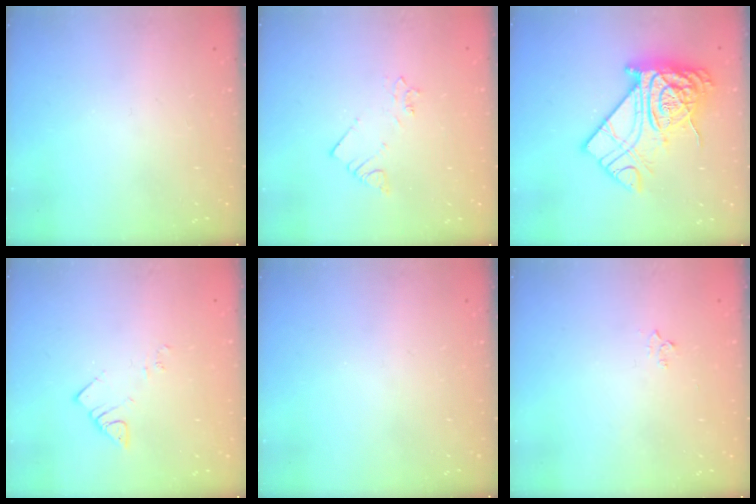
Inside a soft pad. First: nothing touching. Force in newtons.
{"total": 2.7, "press": 2.7, "slide": 0.3}
{"total": 22.9, "press": 22.8, "slide": 2.0}
{"total": 3.7, "press": 3.7, "slide": 0.4}
{"total": 0.0}
{"total": 2.9, "press": 2.8, "slide": 0.4}